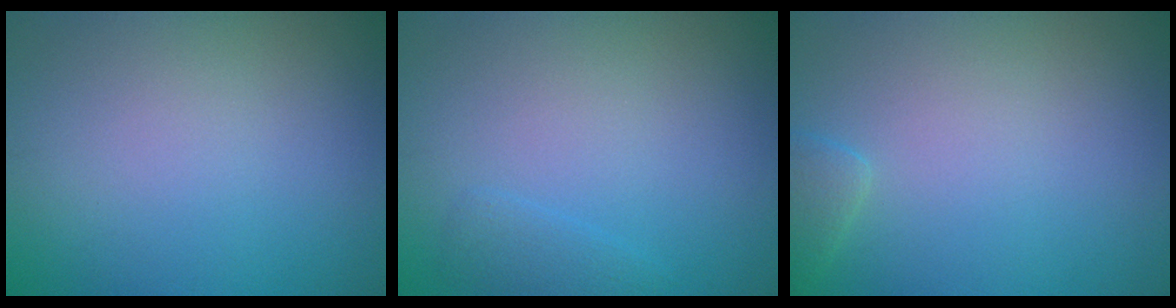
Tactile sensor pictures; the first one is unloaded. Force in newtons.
{"total": 1.1, "press": 1.1, "slide": 0.1}
{"total": 1.4, "press": 1.4, "slide": 0.1}